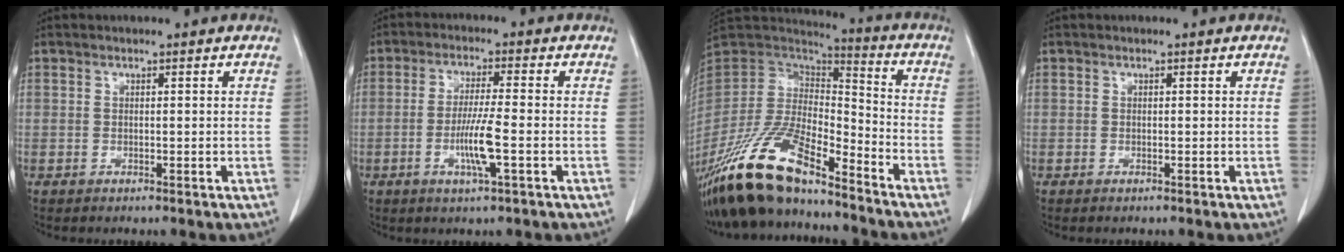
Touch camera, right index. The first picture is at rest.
{"total": 6.4, "force": [-2.0, 0.0, 6.0], "torque": [-0.119, -0.008, -0.036]}
{"total": 19.9, "force": [-15.5, 5.5, 11.2], "torque": [-0.241, -0.016, -0.293]}
{"total": 0.0}